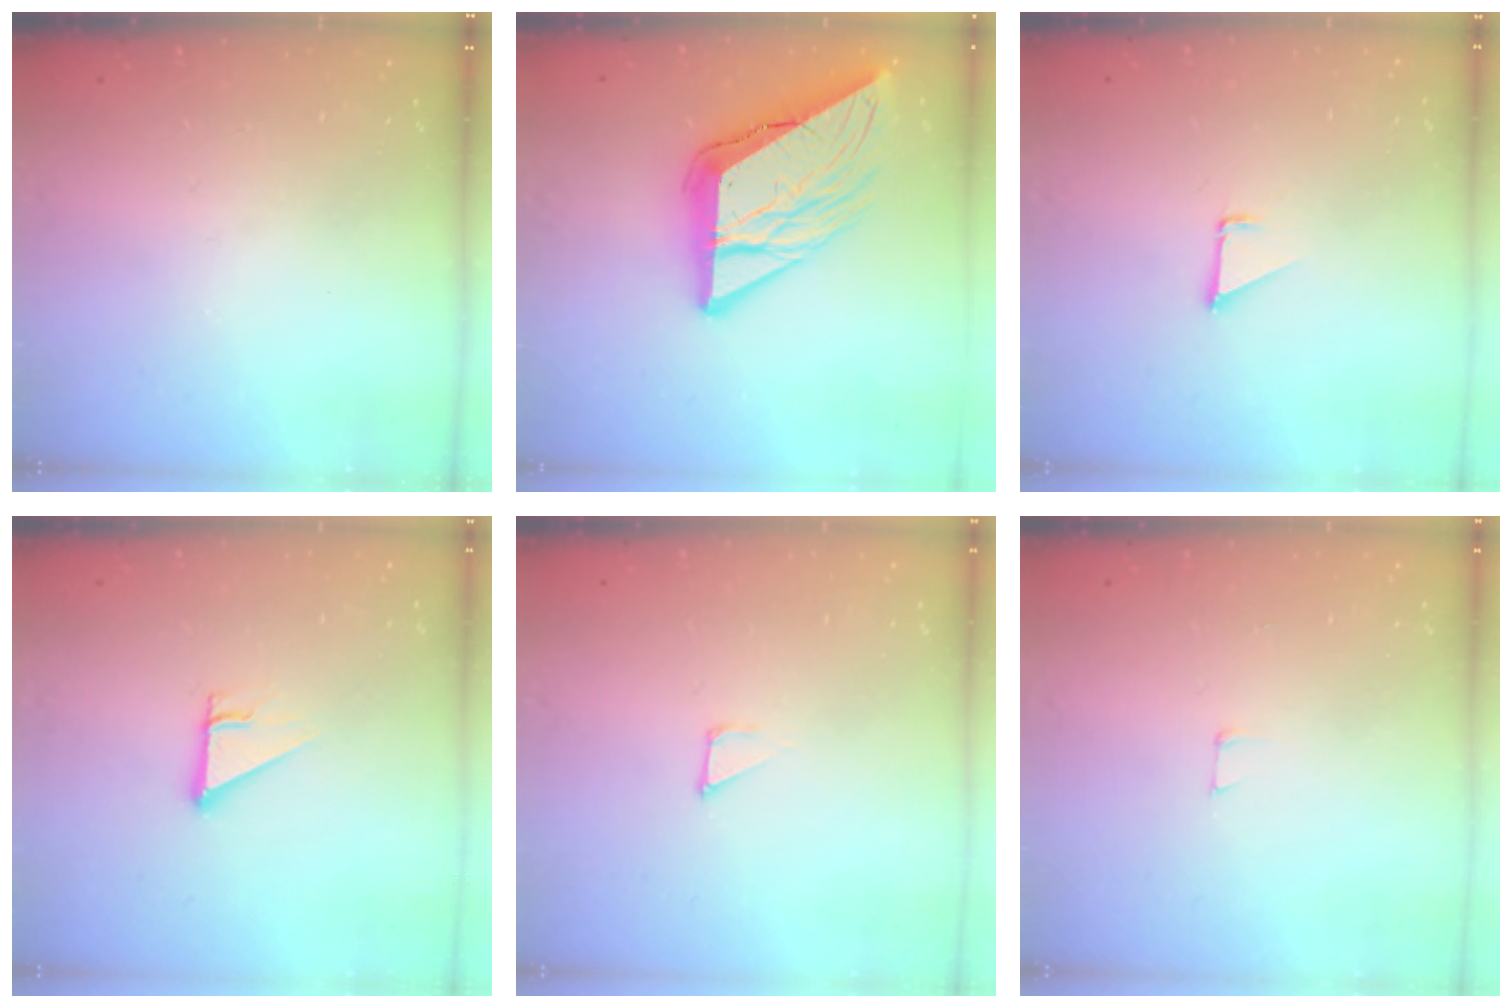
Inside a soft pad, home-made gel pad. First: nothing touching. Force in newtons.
{"total": 15.9, "press": 15.8, "slide": 1.7}
{"total": 1.1, "press": 1.1, "slide": 0.1}
{"total": 2.7, "press": 2.7, "slide": 0.1}
{"total": 1.2, "press": 1.2, "slide": 0.0}
{"total": 2.9, "press": 2.9, "slide": 0.2}